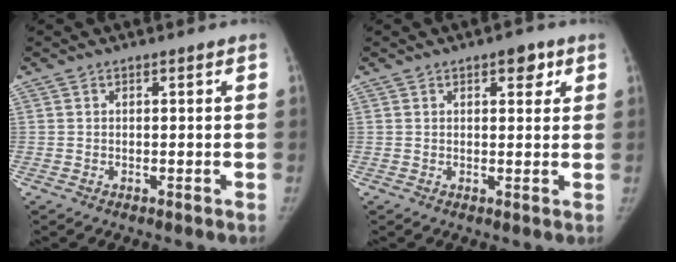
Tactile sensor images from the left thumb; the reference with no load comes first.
{"total": 3.6, "force": [1.9, 1.8, 2.4], "torque": [-0.012, -0.004, 0.021]}